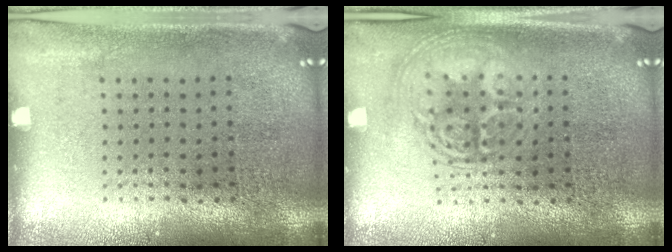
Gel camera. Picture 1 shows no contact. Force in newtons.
{"total": 2.5, "press": 2.5, "slide": 0.4}